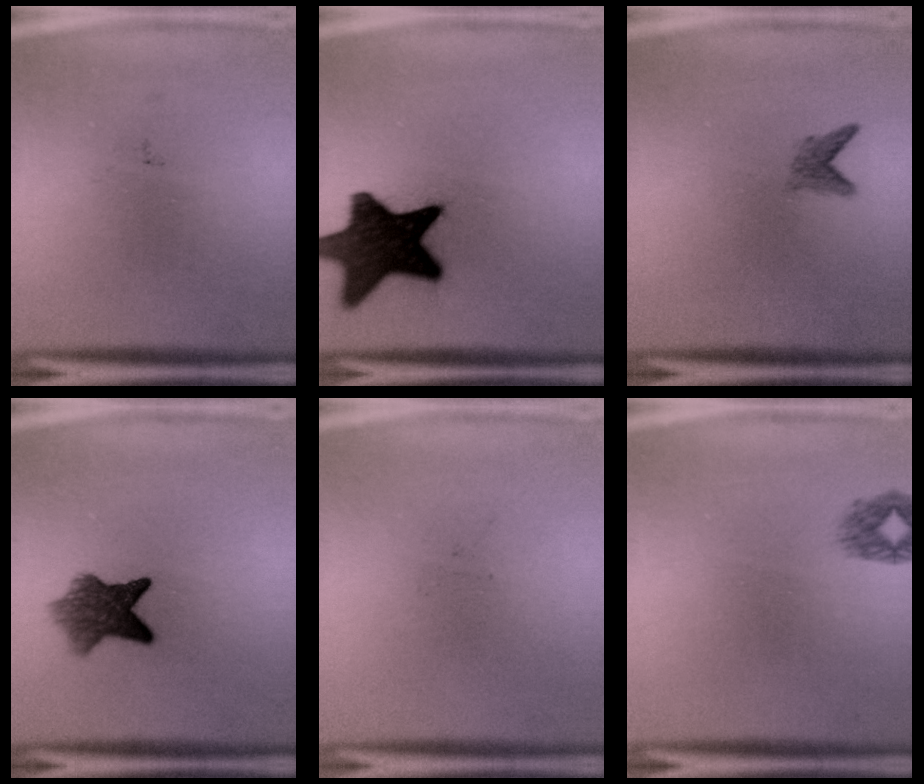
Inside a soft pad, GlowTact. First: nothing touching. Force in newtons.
{"total": 15.9}
{"total": 1.7}
{"total": 6.7}
{"total": 0.0}
{"total": 1.3}